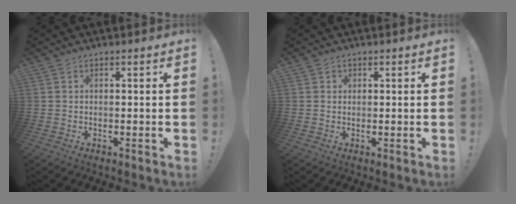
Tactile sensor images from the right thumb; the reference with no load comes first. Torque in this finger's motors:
{"motor_torque": [-0.21, -0.23, 0.01, -0.07, 0.00]}